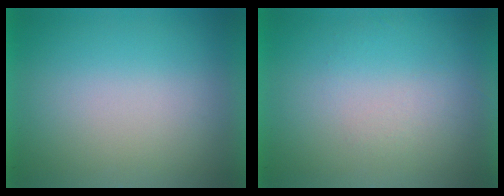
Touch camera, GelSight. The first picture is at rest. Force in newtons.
{"total": 1.2}